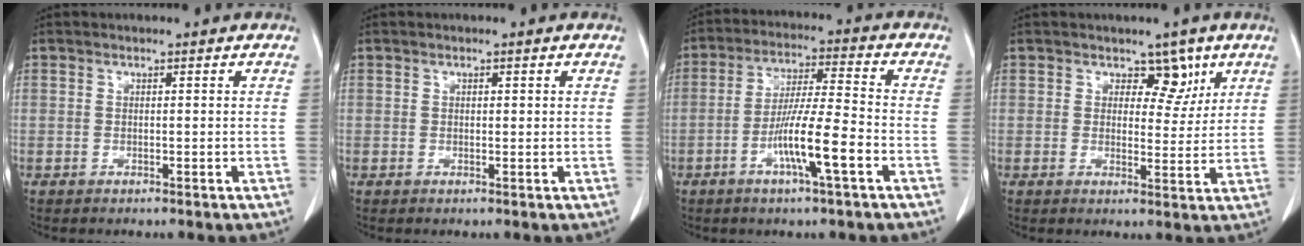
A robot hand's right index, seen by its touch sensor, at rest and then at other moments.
{"total": 1.1, "force": [0.2, 0.6, 0.9], "torque": [-0.018, -0.001, 0.004]}
{"total": 10.6, "force": [-4.1, 0.4, 9.8], "torque": [-0.181, -0.002, -0.075]}
{"total": 5.1, "force": [2.7, 3.2, 2.8], "torque": [-0.030, 0.006, 0.039]}